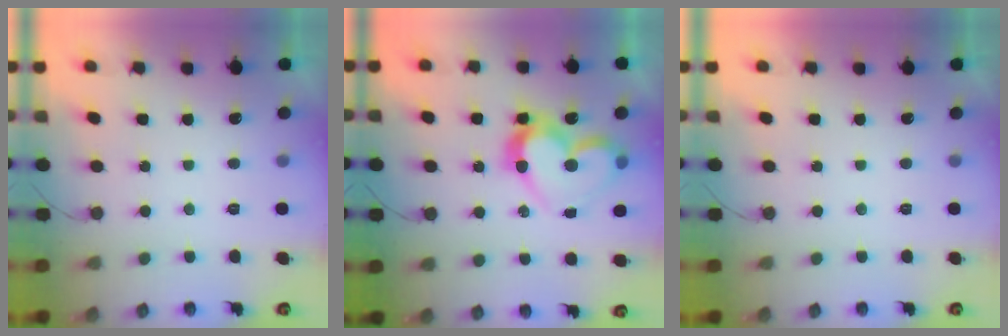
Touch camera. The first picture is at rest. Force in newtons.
{"total": 16.1, "press": 15.9, "slide": 2.4}
{"total": 1.7, "press": 1.7, "slide": 0.0}